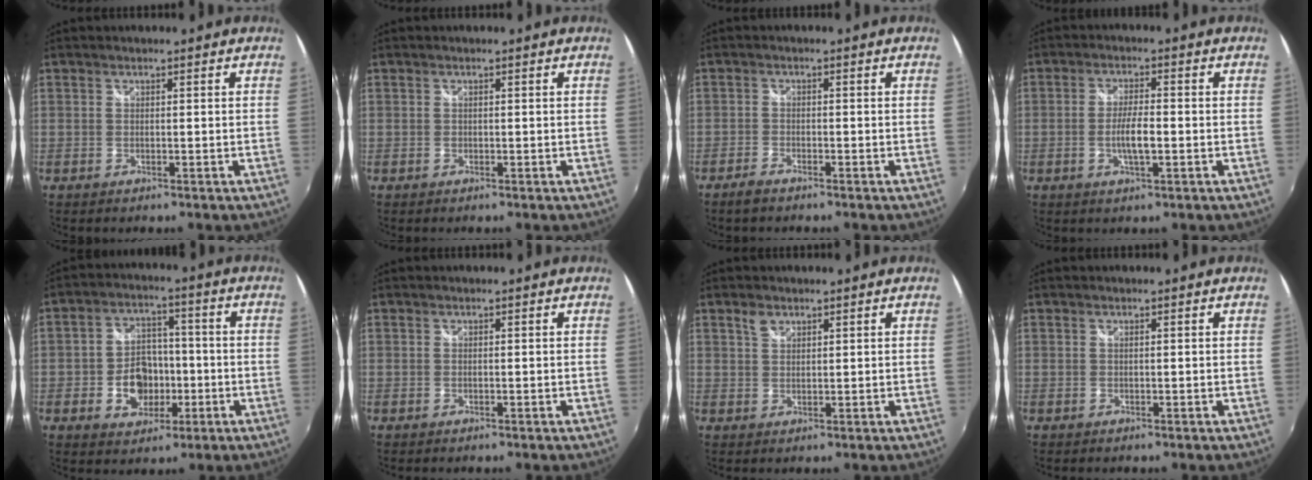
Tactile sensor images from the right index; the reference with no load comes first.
{"total": 0.0}
{"total": 2.6, "force": [-2.2, 0.7, 1.1], "torque": [-0.037, -0.003, -0.047]}
{"total": 5.0, "force": [-1.2, 1.1, 4.7], "torque": [-0.091, -0.001, -0.021]}
{"total": 9.5, "force": [-2.6, 7.4, 5.2], "torque": [-0.114, 0.015, -0.033]}
{"total": 0.0}
{"total": 2.3, "force": [1.5, 1.3, 1.1], "torque": [-0.017, 0.004, 0.028]}
{"total": 0.0}